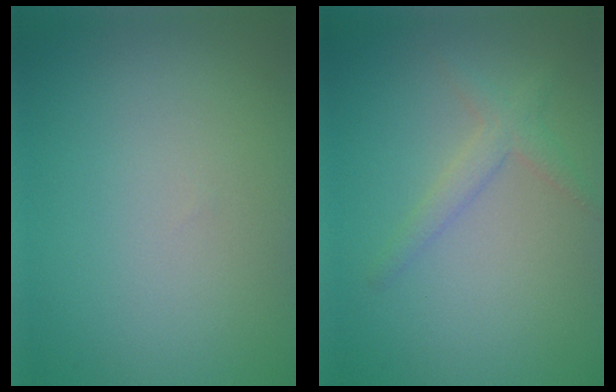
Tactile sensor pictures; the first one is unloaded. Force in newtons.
{"total": 2.0, "press": 2.0, "slide": 0.2}